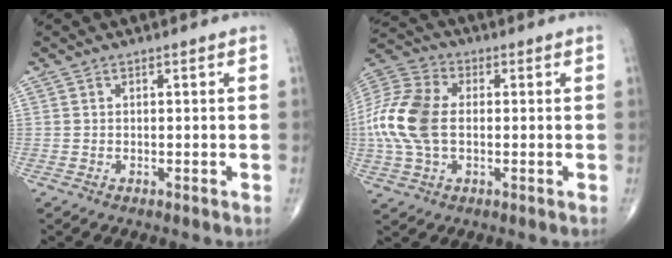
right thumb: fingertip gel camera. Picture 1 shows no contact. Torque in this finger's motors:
{"motor_torque": [1.18, 1.88, 0.85, -0.73, 0.44]}